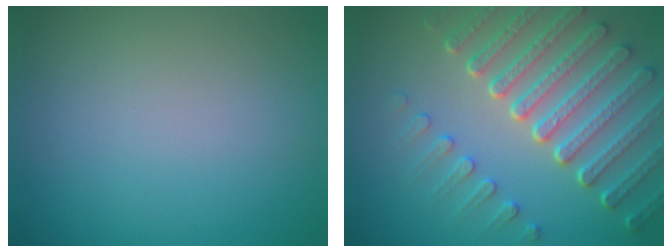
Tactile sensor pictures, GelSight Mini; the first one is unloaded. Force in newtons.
{"total": 7.3, "press": 5.6, "slide": 4.6}